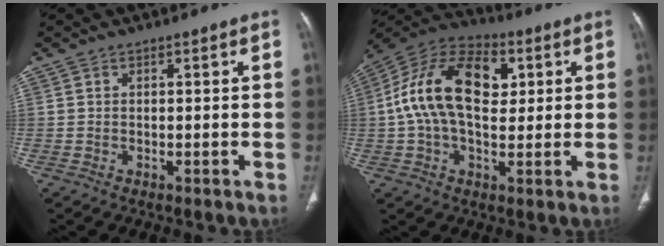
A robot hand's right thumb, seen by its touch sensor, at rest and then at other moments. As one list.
[{"total": 18.4, "force": [3.5, 10.8, 14.4], "torque": [-0.249, 0.020, 0.051]}]